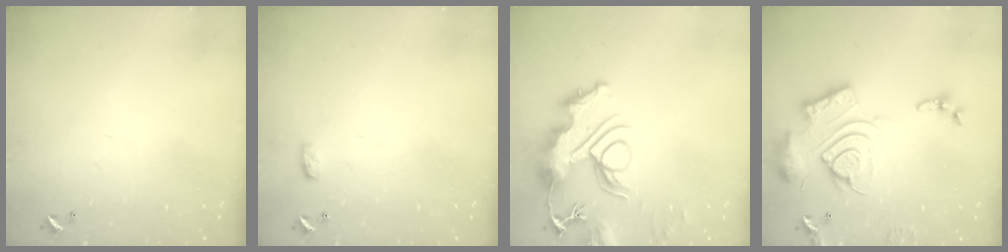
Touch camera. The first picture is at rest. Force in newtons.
{"total": 3.4, "press": 3.4, "slide": 0.5}
{"total": 13.9, "press": 13.8, "slide": 1.5}
{"total": 19.5, "press": 19.4, "slide": 2.0}